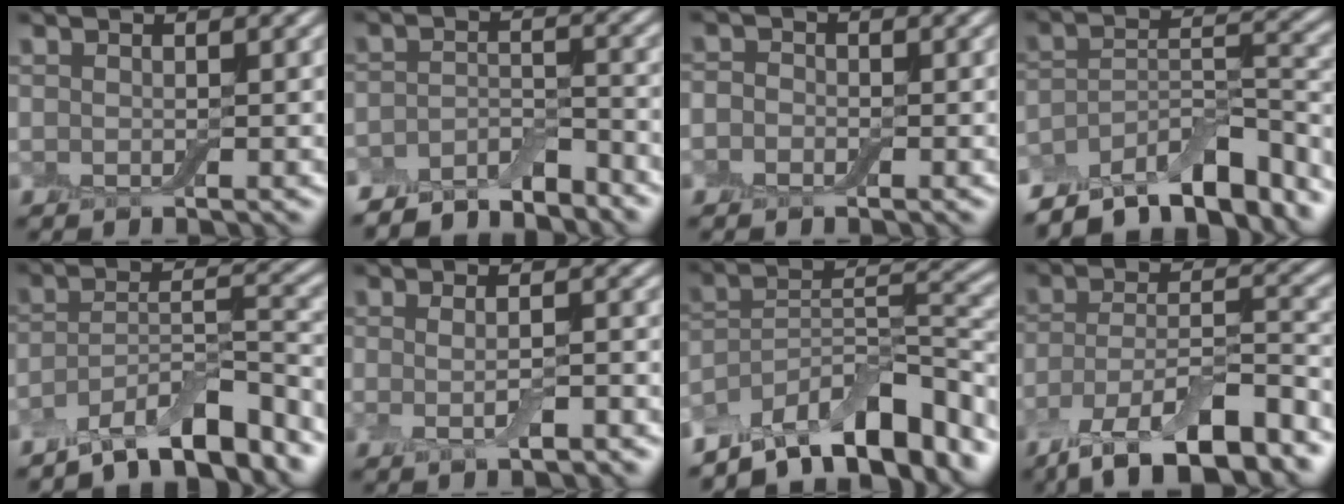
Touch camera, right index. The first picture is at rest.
{"total": 5.4, "force": [-4.9, 1.4, 1.6], "torque": [-0.026, -0.002, -0.085]}
{"total": 1.4, "force": [-0.7, 1.1, 0.5], "torque": [-0.001, 0.001, -0.025]}
{"total": 10.5, "force": [-8.5, 3.4, 5.0], "torque": [-0.079, 0.013, -0.146]}
{"total": 8.4, "force": [-6.7, 2.1, 4.4], "torque": [-0.066, 0.000, -0.119]}
{"total": 2.5, "force": [-0.5, 0.6, 2.4], "torque": [-0.049, -0.006, -0.010]}
{"total": 12.1, "force": [-9.2, 4.4, 6.6], "torque": [-0.104, 0.024, -0.166]}
{"total": 11.4, "force": [-8.5, 3.8, 6.7], "torque": [-0.125, 0.003, -0.146]}